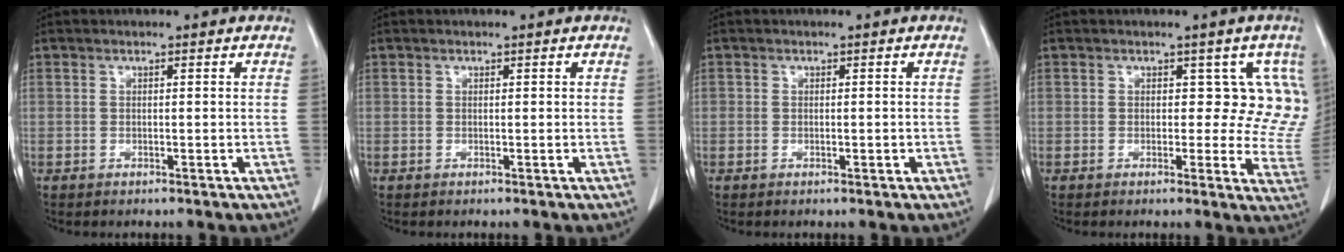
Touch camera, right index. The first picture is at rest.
{"total": 0.0}
{"total": 0.8, "force": [-0.2, 0.5, 0.6], "torque": [-0.011, 0.004, 0.000]}
{"total": 7.9, "force": [2.4, 4.6, 5.9], "torque": [-0.031, 0.000, 0.017]}